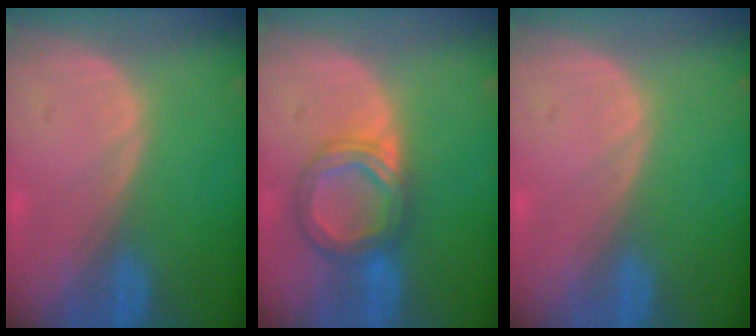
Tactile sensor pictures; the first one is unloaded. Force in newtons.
{"total": 6.2, "press": 6.2, "slide": 0.4}
{"total": 0.0}